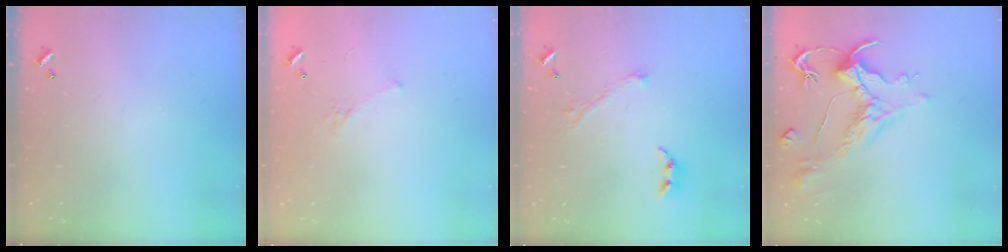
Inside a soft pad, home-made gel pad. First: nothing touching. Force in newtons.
{"total": 2.8, "press": 2.6, "slide": 1.1}
{"total": 4.4, "press": 4.3, "slide": 0.6}
{"total": 1.5, "press": 0.5, "slide": 1.4}